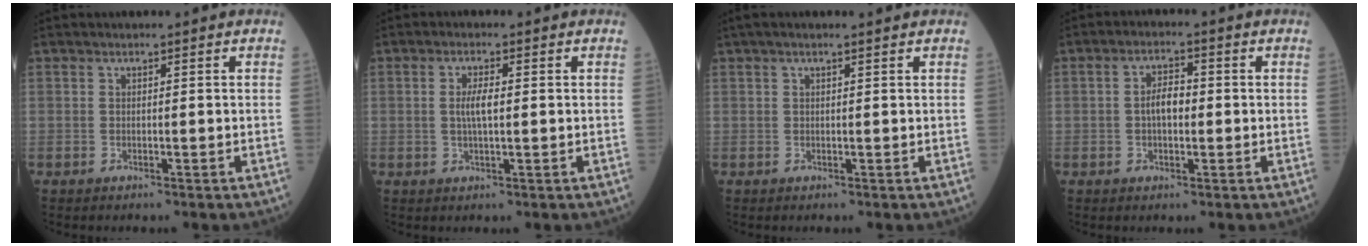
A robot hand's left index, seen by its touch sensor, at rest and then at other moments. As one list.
[{"total": 3.0, "force": [0.1, 0.6, 2.9], "torque": [-0.060, -0.001, 0.003]}, {"total": 2.6, "force": [1.9, 0.0, 1.8], "torque": [-0.030, 0.020, 0.029]}, {"total": 3.8, "force": [-0.3, 1.8, 3.3], "torque": [-0.066, 0.008, -0.008]}]